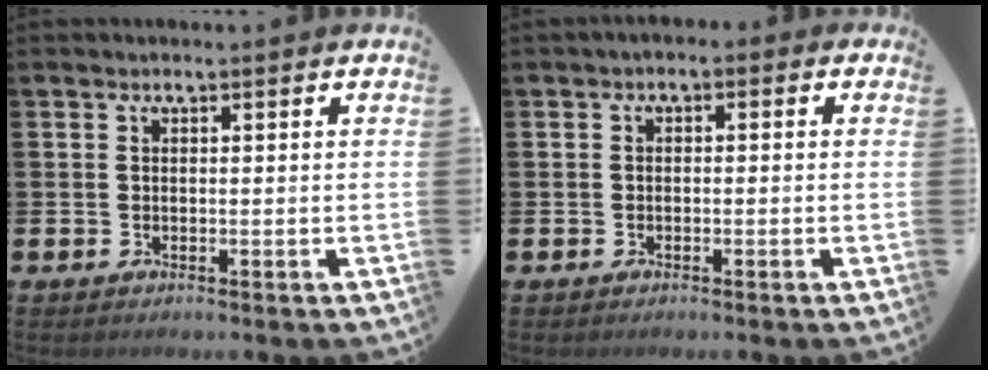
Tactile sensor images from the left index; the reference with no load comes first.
{"total": 1.2, "force": [-0.9, 0.7, 0.4], "torque": [-0.016, 0.007, -0.021]}